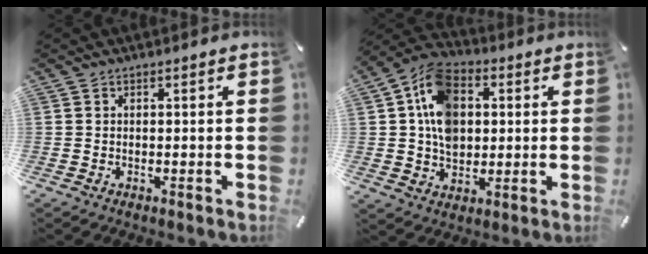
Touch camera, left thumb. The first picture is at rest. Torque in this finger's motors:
{"motor_torque": [0.65, 0.64, 0.90, 0.48, 0.20]}